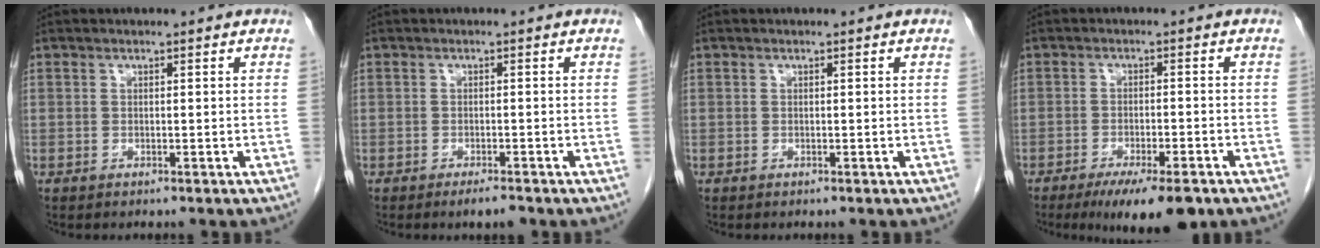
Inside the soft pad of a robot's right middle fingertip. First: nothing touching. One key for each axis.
{"total": 2.1, "fx": -1.6, "fy": 0.3, "fz": 1.4, "tx": -0.023, "ty": -0.003, "tz": -0.022}
{"total": 0.0}
{"total": 9.4, "fx": -6.5, "fy": 1.9, "fz": 6.5, "tx": -0.094, "ty": -0.016, "tz": -0.097}